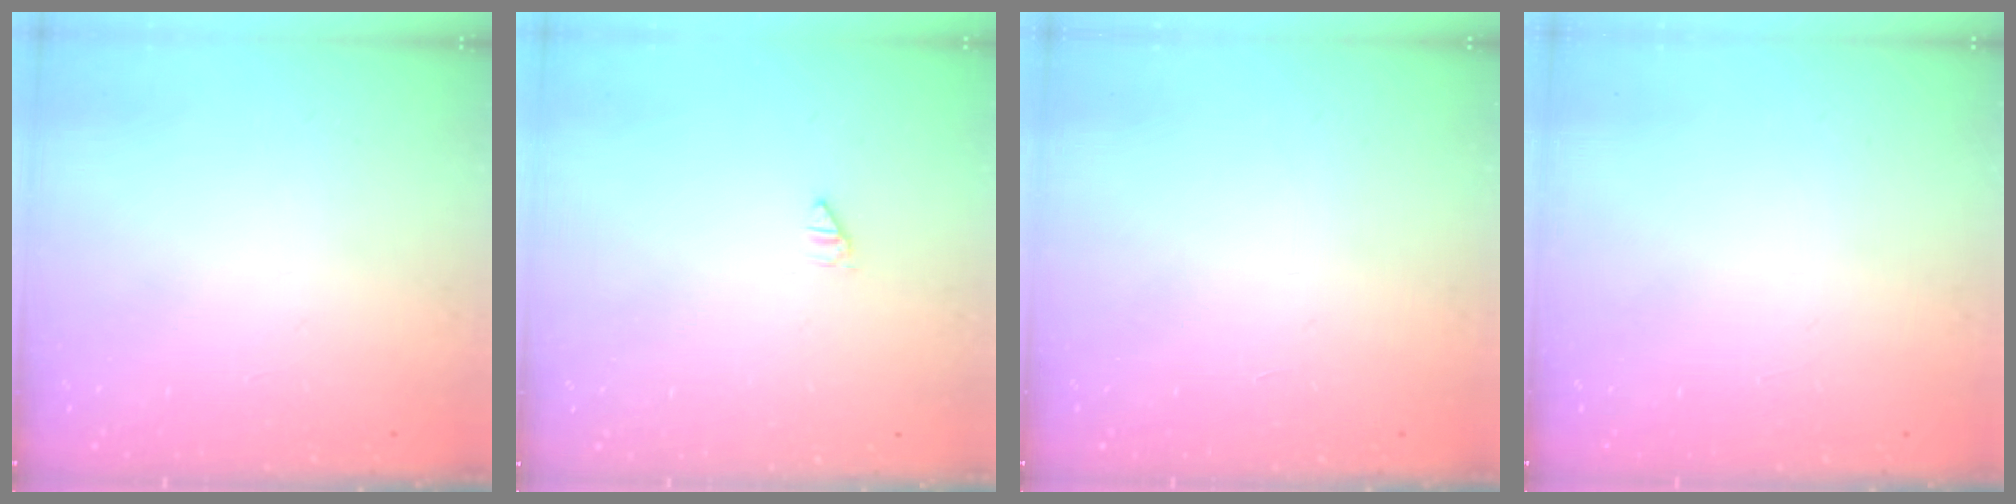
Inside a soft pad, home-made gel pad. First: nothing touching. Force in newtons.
{"total": 0.0}
{"total": 0.0}
{"total": 0.0}